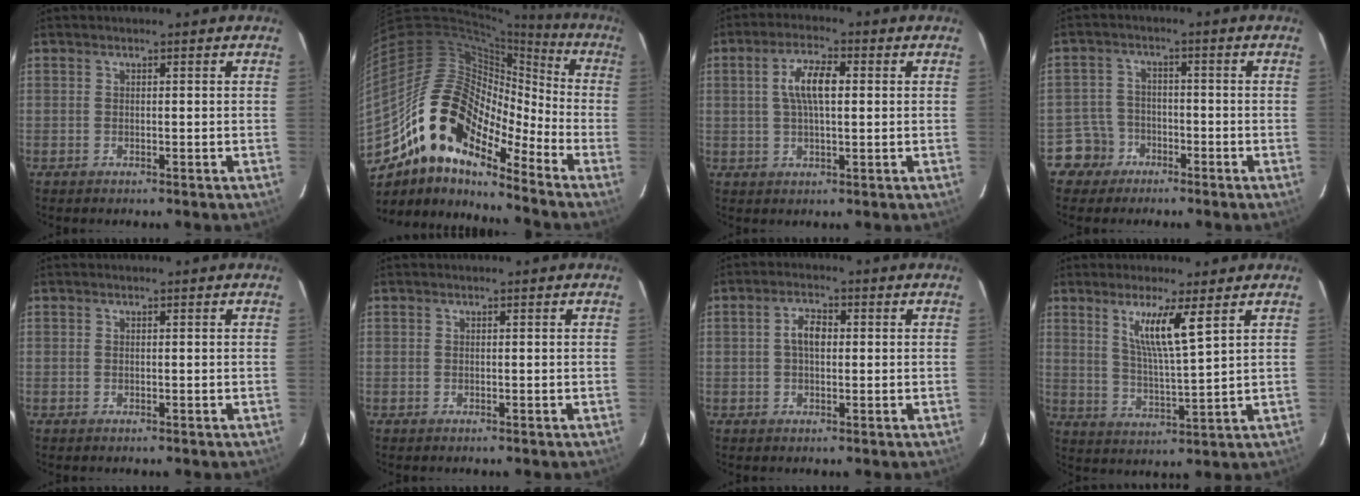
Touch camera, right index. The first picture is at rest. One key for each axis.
{"total": 18.5, "fx": -12.4, "fy": 8.2, "fz": 11.0, "tx": -0.194, "ty": -0.002, "tz": -0.247}
{"total": 6.8, "fx": 1.2, "fy": 2.4, "fz": 6.3, "tx": -0.119, "ty": 0.012, "tz": 0.023}
{"total": 5.5, "fx": -3.2, "fy": 4.4, "fz": -0.2, "tx": -0.008, "ty": 0.023, "tz": -0.062}
{"total": 0.0}
{"total": 0.0}
{"total": 3.8, "fx": 0.3, "fy": 2.1, "fz": 3.2, "tx": -0.060, "ty": 0.012, "tz": 0.005}
{"total": 8.3, "fx": 4.5, "fy": 0.0, "fz": 7.0, "tx": -0.126, "ty": -0.010, "tz": 0.083}